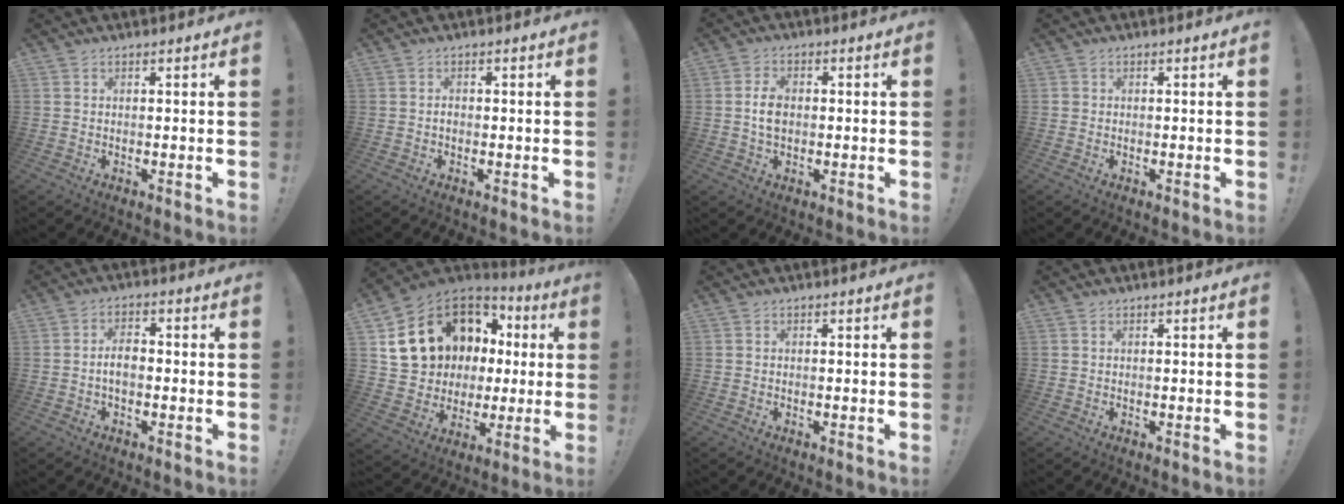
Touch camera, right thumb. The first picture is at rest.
{"total": 0.8, "force": [-0.2, 0.6, 0.4], "torque": [-0.004, 0.001, -0.004]}
{"total": 5.4, "force": [-0.3, 3.6, 4.0], "torque": [-0.056, 0.003, -0.008]}
{"total": 0.7, "force": [0.0, 0.7, 0.1], "torque": [-0.009, 0.004, 0.002]}
{"total": 4.7, "force": [-0.7, 2.5, 3.9], "torque": [-0.072, 0.006, -0.015]}
{"total": 17.9, "force": [6.5, 14.3, 8.5], "torque": [-0.132, -0.032, 0.155]}
{"total": 0.0}
{"total": 0.0}